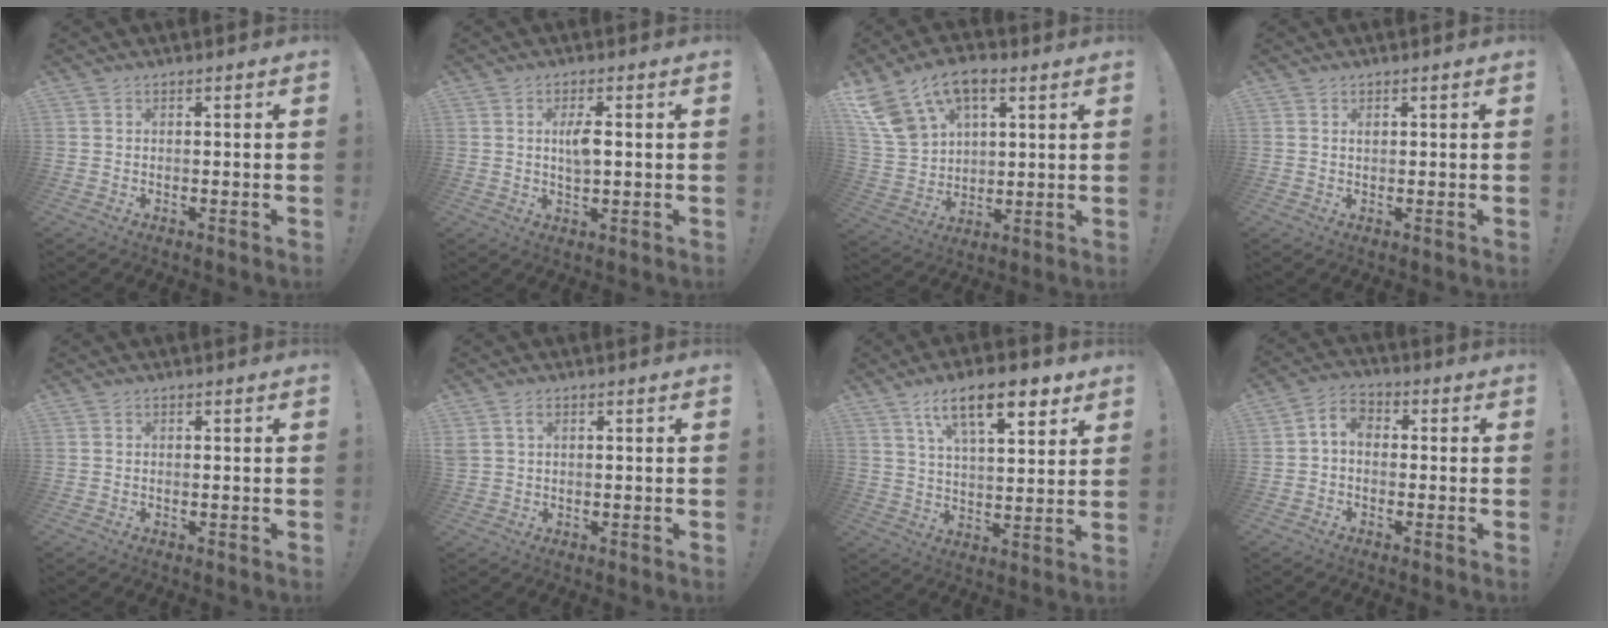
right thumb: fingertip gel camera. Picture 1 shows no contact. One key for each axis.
{"total": 4.7, "fx": 0.7, "fy": 1.7, "fz": 4.4, "tx": -0.072, "ty": -0.001, "tz": 0.008}
{"total": 16.4, "fx": 8.9, "fy": 10.2, "fz": 9.2, "tx": -0.172, "ty": -0.039, "tz": 0.170}
{"total": 0.7, "fx": 0.4, "fy": 0.4, "fz": 0.4, "tx": -0.002, "ty": -0.002, "tz": 0.007}
{"total": 0.0}
{"total": 2.4, "fx": 0.9, "fy": 1.4, "fz": 1.7, "tx": -0.033, "ty": 0.004, "tz": 0.017}
{"total": 15.5, "fx": 8.4, "fy": 5.6, "fz": 11.7, "tx": -0.182, "ty": -0.032, "tz": 0.137}
{"total": 4.9, "fx": -0.7, "fy": 3.1, "fz": 3.6, "tx": -0.074, "ty": 0.012, "tz": -0.012}